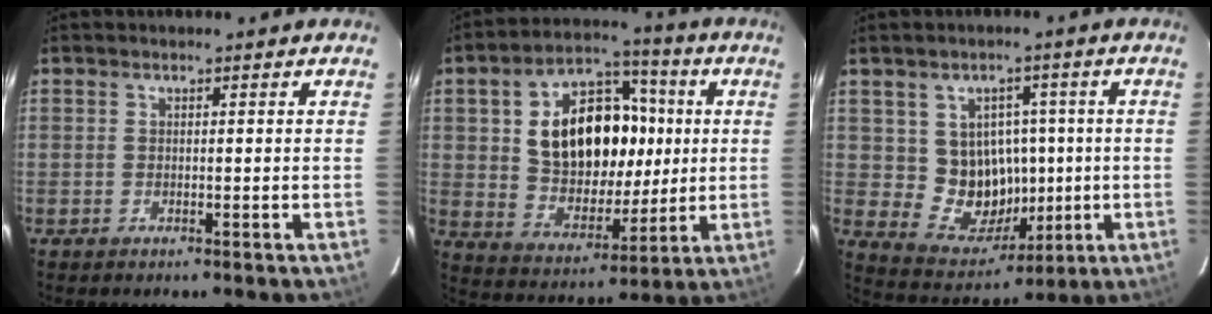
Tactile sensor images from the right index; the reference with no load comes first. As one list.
[{"total": 18.5, "force": [3.0, 12.2, 13.5], "torque": [-0.256, 0.029, 0.066]}, {"total": 10.9, "force": [0.3, 10.1, 4.2], "torque": [-0.082, 0.005, 0.025]}]